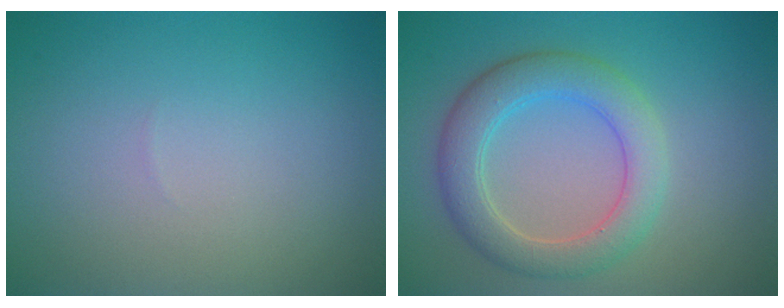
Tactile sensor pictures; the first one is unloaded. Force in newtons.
{"total": 4.8, "press": 4.7, "slide": 0.3}